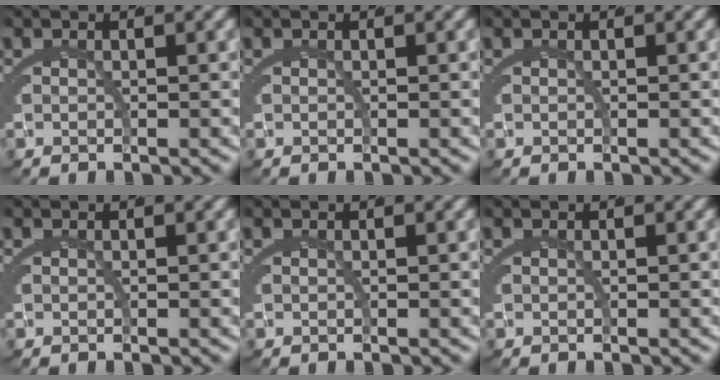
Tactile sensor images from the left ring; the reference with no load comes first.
{"total": 0.0}
{"total": 0.0}
{"total": 0.0}
{"total": 0.0}
{"total": 0.0}